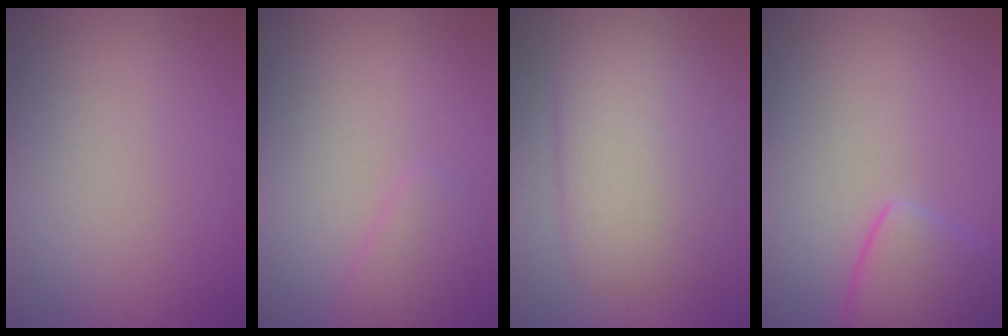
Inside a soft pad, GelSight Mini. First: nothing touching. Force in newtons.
{"total": 1.7, "press": 1.7, "slide": 0.1}
{"total": 5.8, "press": 5.8, "slide": 0.1}
{"total": 4.2, "press": 4.2, "slide": 0.4}